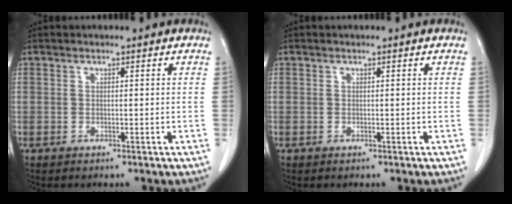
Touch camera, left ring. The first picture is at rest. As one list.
[{"total": 0.0}]